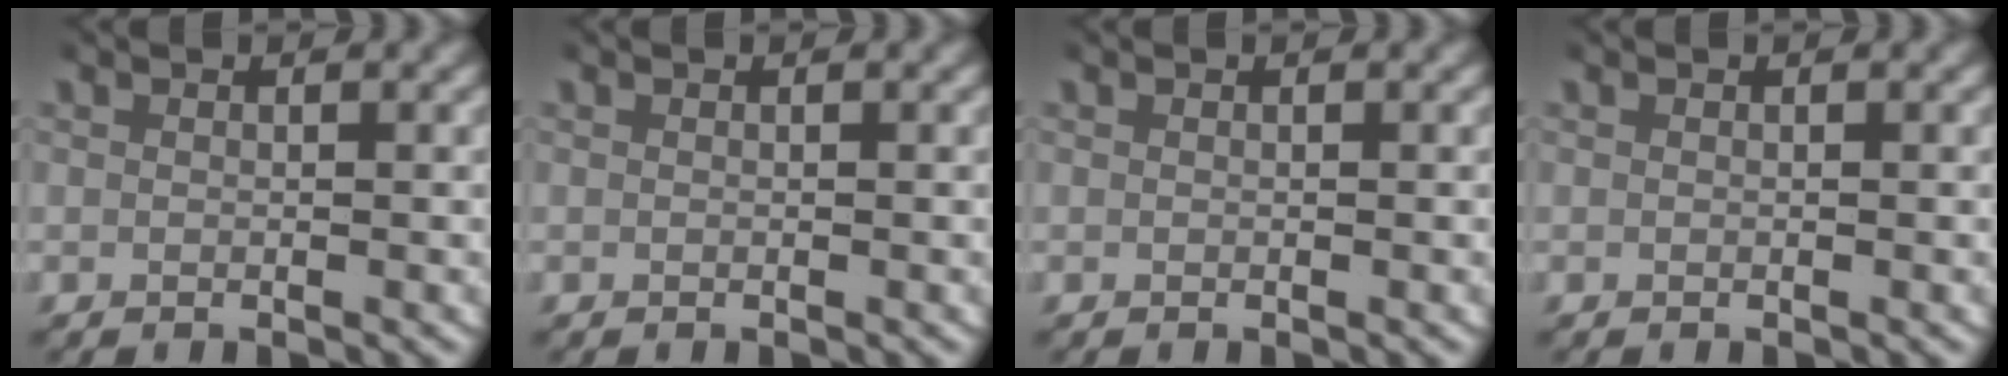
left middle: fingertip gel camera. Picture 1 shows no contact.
{"total": 0.0}
{"total": 0.0}
{"total": 0.0}